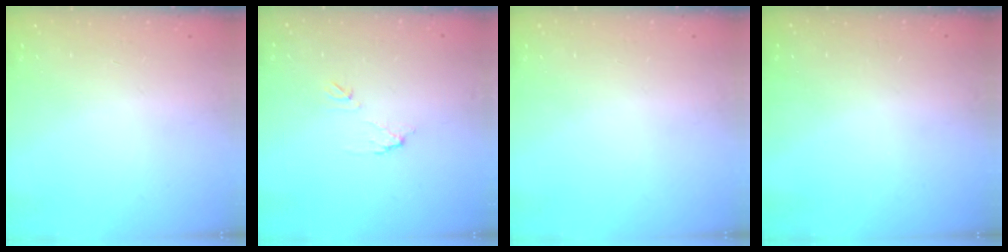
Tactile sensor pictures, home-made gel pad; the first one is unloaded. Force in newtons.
{"total": 6.2, "press": 6.2, "slide": 0.2}
{"total": 0.0}
{"total": 3.3, "press": 3.0, "slide": 1.3}